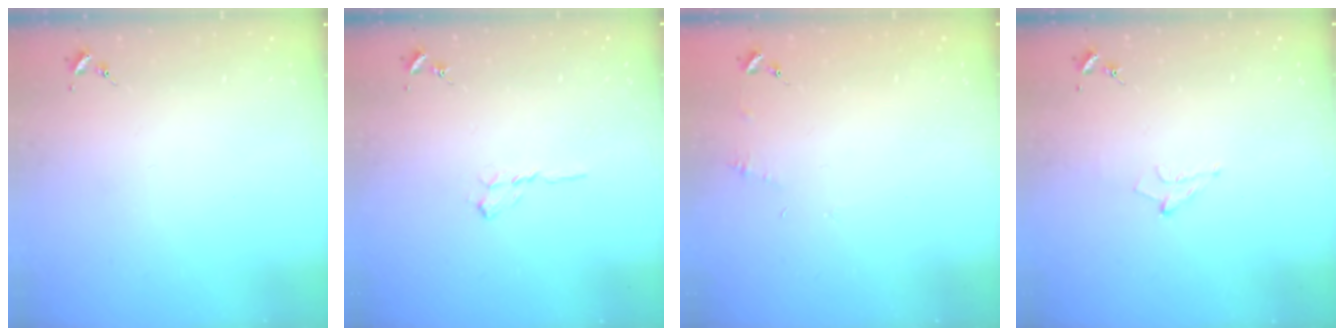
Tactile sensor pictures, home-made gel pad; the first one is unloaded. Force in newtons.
{"total": 6.0, "press": 6.0, "slide": 0.6}
{"total": 4.3, "press": 4.3, "slide": 0.5}
{"total": 6.1, "press": 6.1, "slide": 0.8}